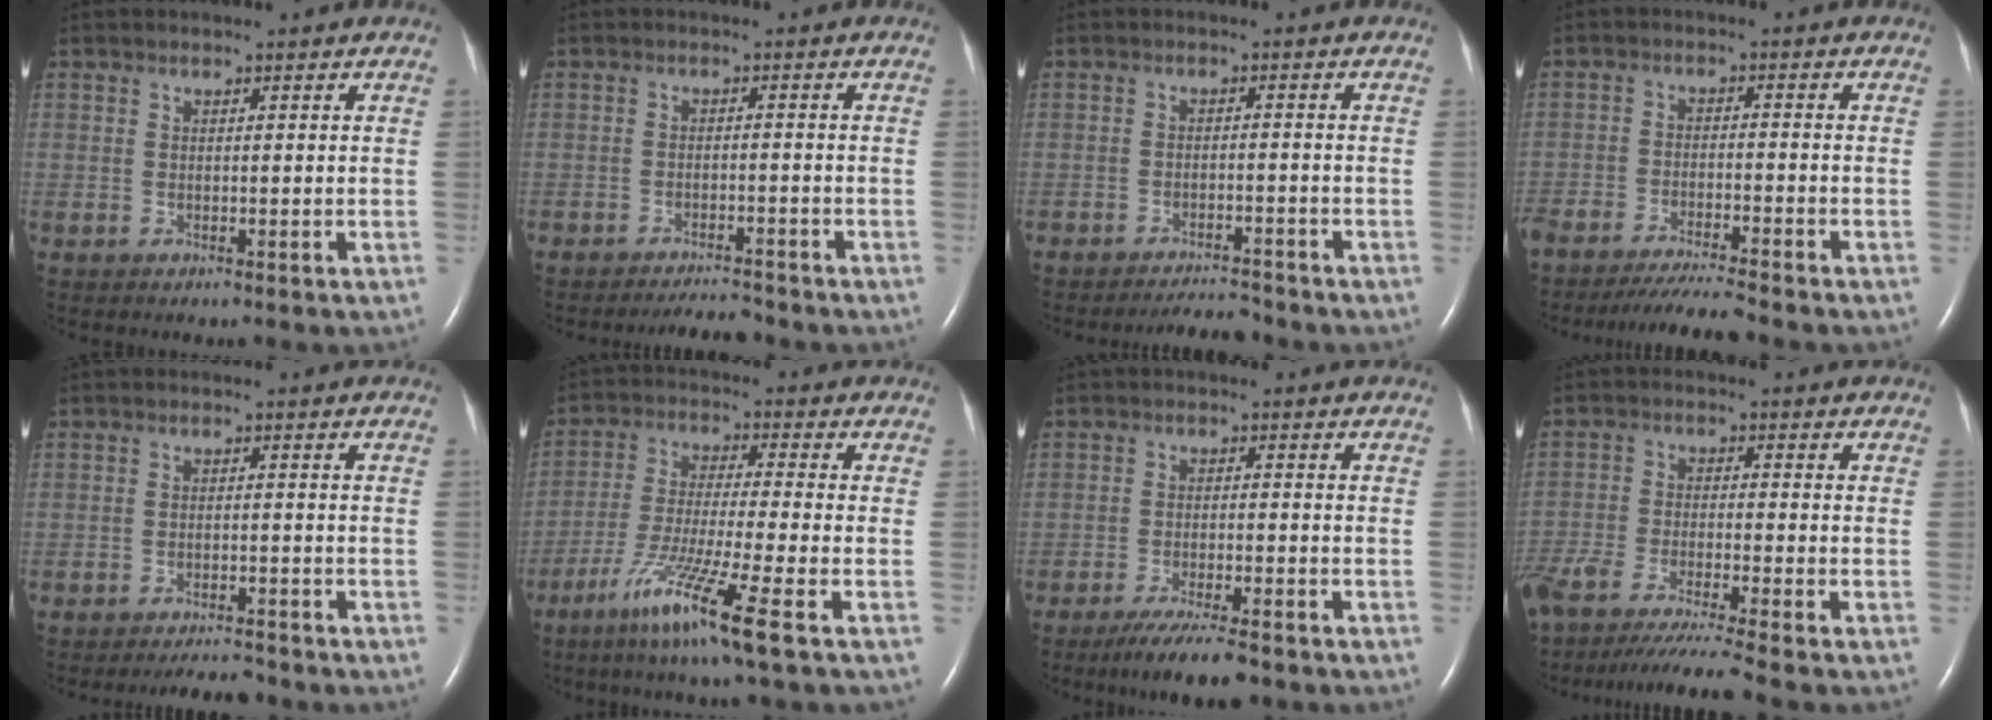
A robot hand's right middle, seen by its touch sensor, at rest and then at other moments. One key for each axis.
{"total": 4.0, "fx": -3.9, "fy": 0.2, "fz": 0.5, "tx": -0.010, "ty": -0.013, "tz": -0.064}
{"total": 4.4, "fx": -4.3, "fy": 0.2, "fz": 0.4, "tx": -0.007, "ty": -0.010, "tz": -0.071}
{"total": 8.3, "fx": -7.7, "fy": -0.5, "fz": 3.1, "tx": -0.044, "ty": -0.019, "tz": -0.130}
{"total": 4.2, "fx": -4.1, "fy": 0.4, "fz": 0.8, "tx": -0.015, "ty": -0.010, "tz": -0.064}
{"total": 12.1, "fx": -6.6, "fy": -1.2, "fz": 10.0, "tx": -0.198, "ty": -0.038, "tz": -0.124}
{"total": 7.7, "fx": -6.0, "fy": 0.5, "fz": 4.7, "tx": -0.076, "ty": -0.019, "tz": -0.100}
{"total": 12.7, "fx": -11.1, "fy": -1.9, "fz": 5.8, "tx": -0.081, "ty": -0.038, "tz": -0.185}